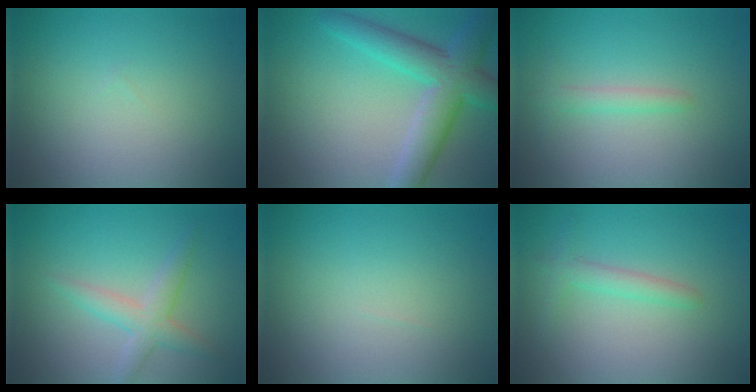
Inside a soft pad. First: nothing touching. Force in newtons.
{"total": 6.3, "press": 6.3, "slide": 0.2}
{"total": 1.5, "press": 1.5, "slide": 0.1}
{"total": 2.7, "press": 2.7, "slide": 0.0}
{"total": 0.0}
{"total": 2.0, "press": 1.9, "slide": 0.2}